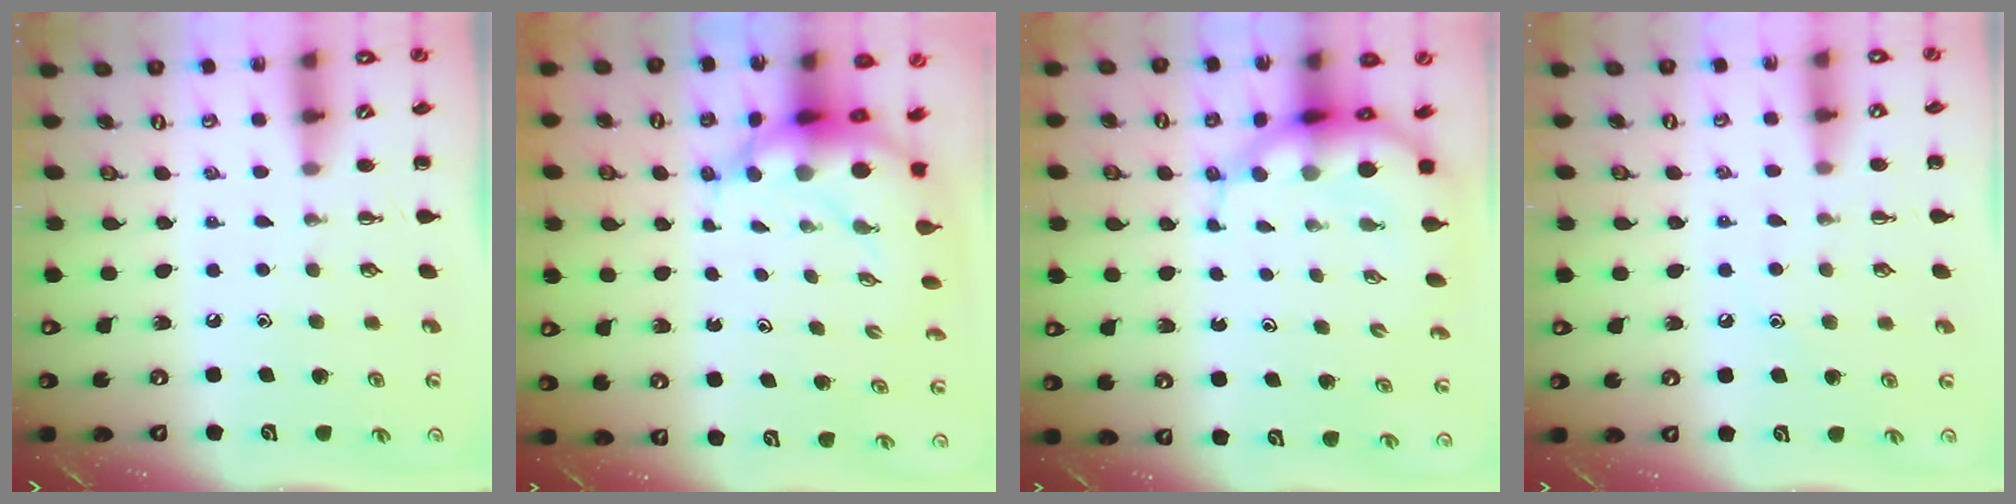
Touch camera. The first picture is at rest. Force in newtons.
{"total": 7.4, "press": 7.2, "slide": 1.9}
{"total": 8.3, "press": 7.9, "slide": 2.3}
{"total": 6.7, "press": 6.5, "slide": 1.5}